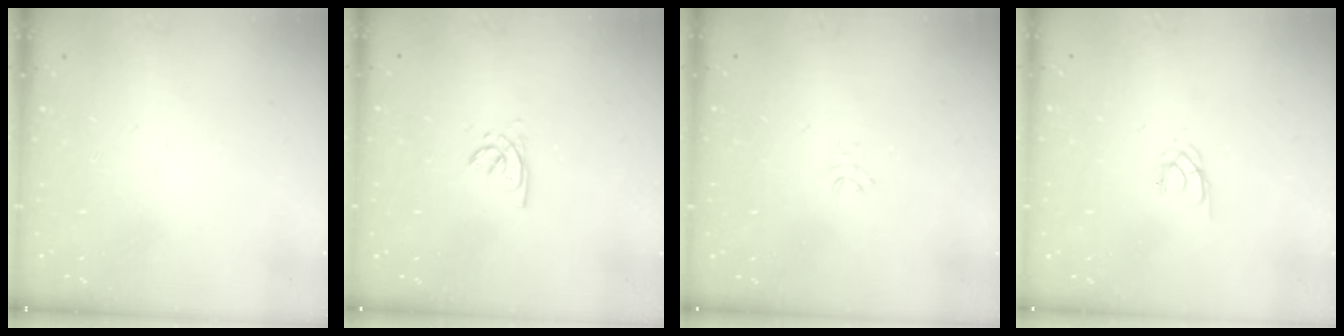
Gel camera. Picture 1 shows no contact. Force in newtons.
{"total": 2.2, "press": 2.2, "slide": 0.2}
{"total": 2.9, "press": 2.9, "slide": 0.3}
{"total": 1.3, "press": 1.2, "slide": 0.3}